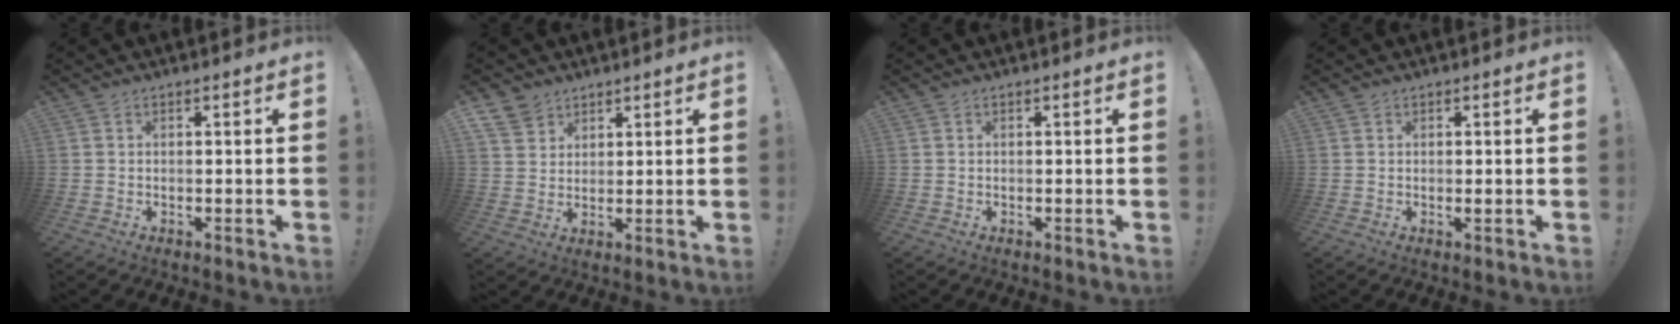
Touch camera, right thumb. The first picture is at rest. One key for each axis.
{"total": 6.5, "fx": 4.8, "fy": 4.1, "fz": 1.3, "tx": -0.022, "ty": -0.029, "tz": 0.095}
{"total": 0.0}
{"total": 0.6, "fx": 0.5, "fy": 0.2, "fz": 0.1, "tx": 0.004, "ty": -0.004, "tz": 0.008}